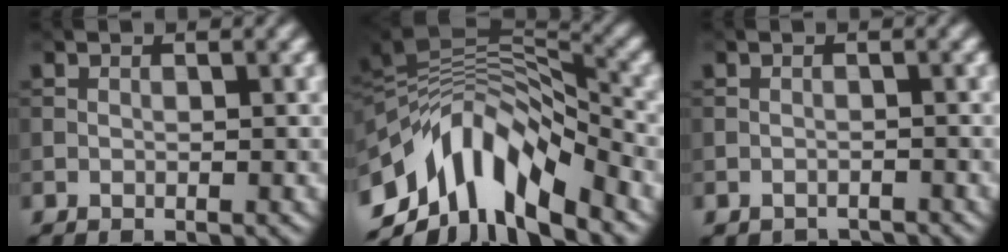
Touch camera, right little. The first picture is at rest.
{"total": 10.4, "force": [-5.2, 4.8, 7.7], "torque": [-0.132, 0.012, -0.091]}
{"total": 2.0, "force": [-2.0, 0.4, 0.2], "torque": [0.000, -0.006, -0.030]}